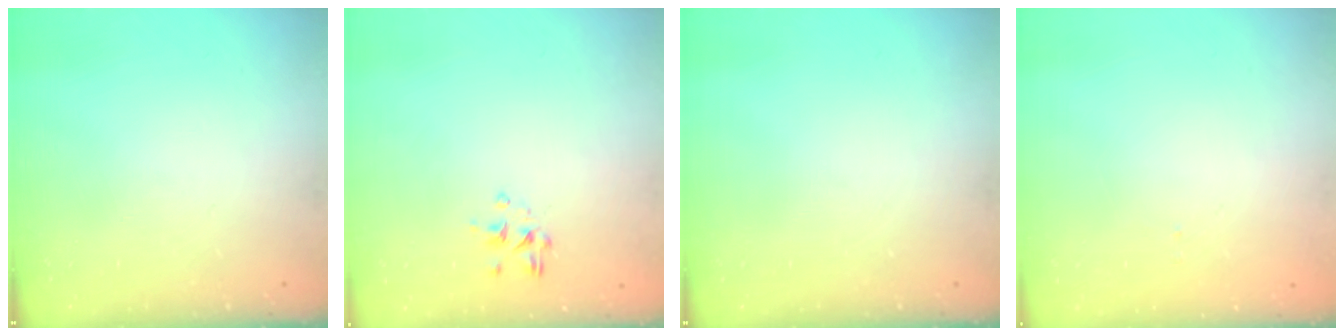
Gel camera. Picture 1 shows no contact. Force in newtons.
{"total": 2.2, "press": 2.0, "slide": 0.9}
{"total": 0.0}
{"total": 1.0, "press": 1.0, "slide": 0.1}